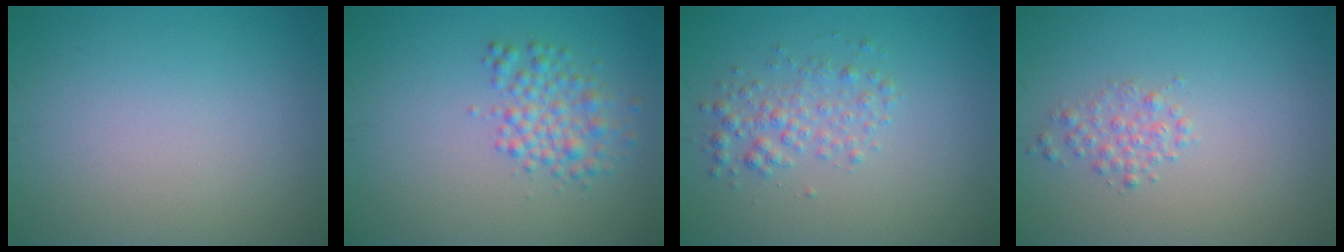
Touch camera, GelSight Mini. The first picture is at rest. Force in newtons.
{"total": 2.9, "press": 2.9, "slide": 0.0}
{"total": 2.3, "press": 2.3, "slide": 0.1}
{"total": 1.5, "press": 1.5, "slide": 0.1}